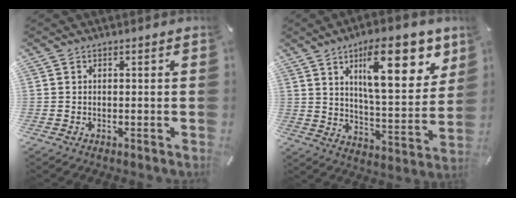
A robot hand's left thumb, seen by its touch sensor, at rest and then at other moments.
{"total": 20.2, "force": [9.6, 7.8, 15.9], "torque": [-0.226, -0.038, 0.149]}